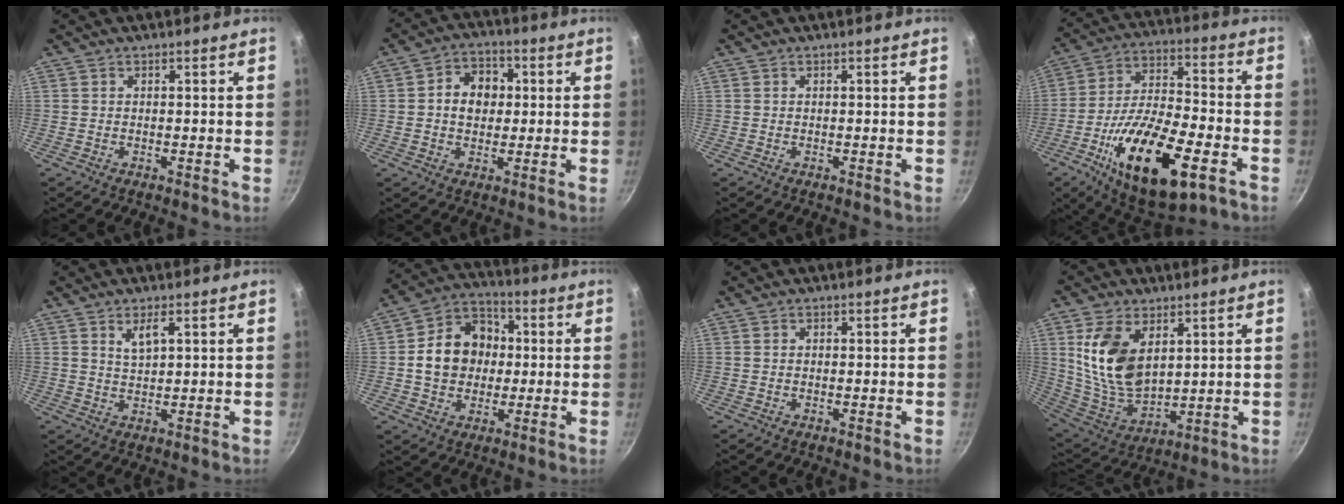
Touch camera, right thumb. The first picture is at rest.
{"total": 8.2, "force": [0.8, 6.6, 4.8], "torque": [-0.041, 0.011, 0.002]}
{"total": 0.0}
{"total": 23.9, "force": [-9.9, 9.4, 19.6], "torque": [-0.323, 0.023, -0.164]}
{"total": 3.7, "force": [1.7, 1.5, 2.9], "torque": [-0.049, -0.006, 0.036]}
{"total": 13.6, "force": [0.4, 11.3, 7.6], "torque": [-0.094, 0.027, -0.003]}
{"total": 0.7, "force": [0.1, 0.6, 0.3], "torque": [-0.004, 0.004, 0.002]}
{"total": 15.3, "force": [4.7, 9.3, 11.3], "torque": [-0.196, -0.040, 0.106]}